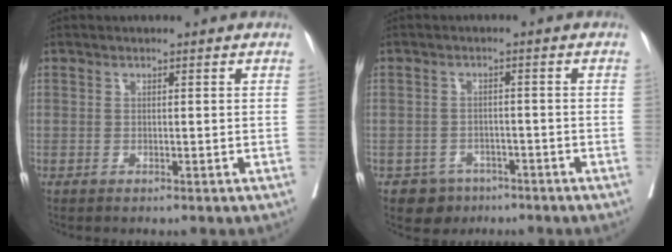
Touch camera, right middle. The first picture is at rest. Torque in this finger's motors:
{"motor_torque": [0.41, -0.41, -0.01, 0.00]}